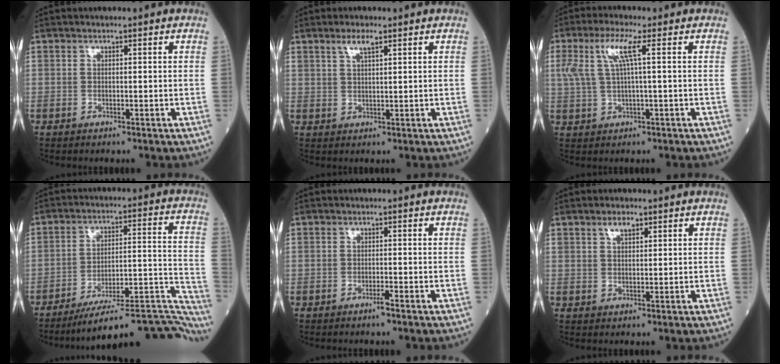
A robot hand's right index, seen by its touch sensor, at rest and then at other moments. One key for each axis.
{"total": 2.8, "fx": 1.8, "fy": 0.5, "fz": 2.0, "tx": -0.042, "ty": 0.004, "tz": 0.036}
{"total": 5.5, "fx": 1.7, "fy": 0.2, "fz": 5.2, "tx": -0.119, "ty": 0.019, "tz": 0.039}
{"total": 23.6, "fx": -22.0, "fy": 1.1, "fz": 8.4, "tx": -0.033, "ty": 0.034, "tz": -0.301}
{"total": 1.1, "fx": -0.8, "fy": -0.2, "fz": 0.7, "tx": -0.016, "ty": -0.001, "tz": -0.015}
{"total": 2.4, "fx": 1.6, "fy": 1.0, "fz": 1.6, "tx": -0.032, "ty": 0.004, "tz": 0.030}